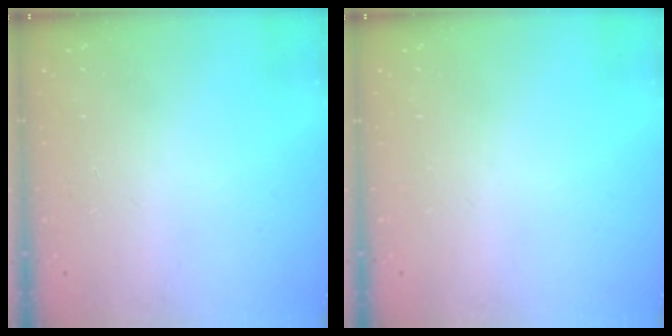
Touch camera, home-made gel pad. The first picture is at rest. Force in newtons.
{"total": 0.0}